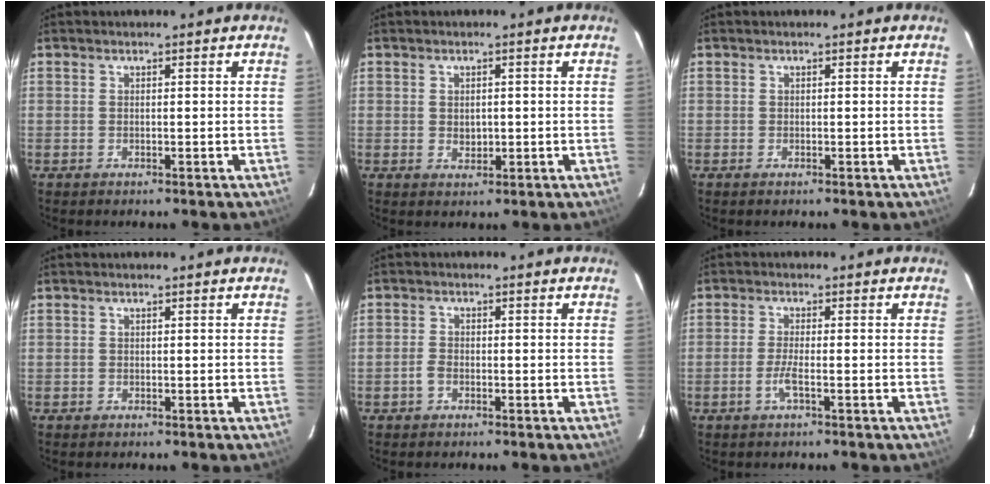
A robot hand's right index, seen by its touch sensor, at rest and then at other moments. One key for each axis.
{"total": 2.2, "fx": -0.1, "fy": 1.8, "fz": 1.3, "tx": -0.019, "ty": -0.001, "tz": 0.003}
{"total": 0.0}
{"total": 0.0}
{"total": 1.7, "fx": -1.0, "fy": 1.1, "fz": 1.0, "tx": -0.022, "ty": 0.004, "tz": -0.020}
{"total": 2.8, "fx": -1.3, "fy": -0.1, "fz": 2.4, "tx": -0.053, "ty": -0.003, "tz": -0.027}